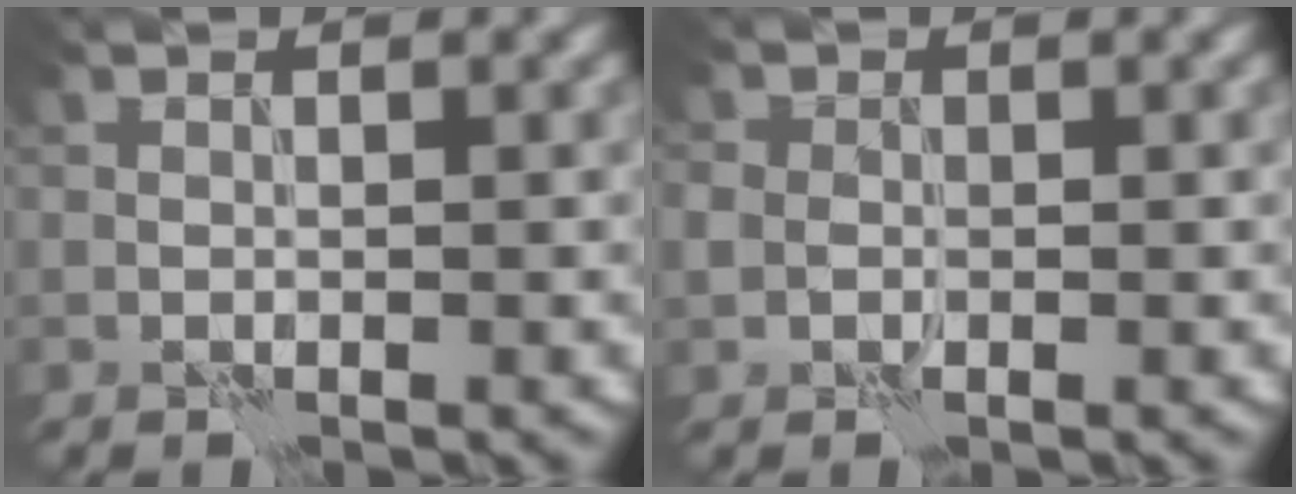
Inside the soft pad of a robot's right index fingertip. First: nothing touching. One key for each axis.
{"total": 2.0, "fx": -0.1, "fy": 1.6, "fz": 1.2, "tx": -0.021, "ty": 0.000, "tz": -0.002}